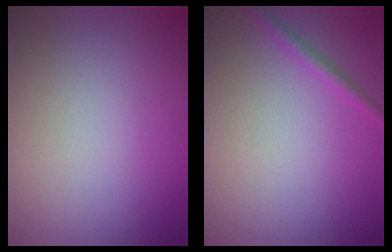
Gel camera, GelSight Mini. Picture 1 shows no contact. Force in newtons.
{"total": 1.2, "press": 1.2, "slide": 0.0}